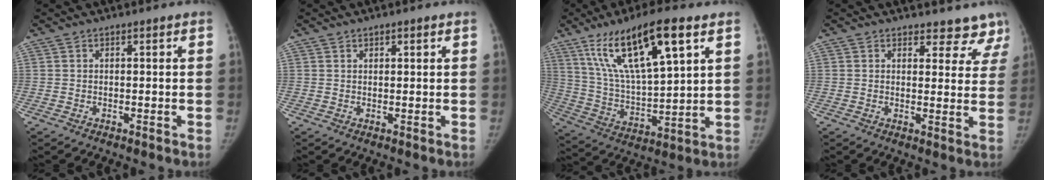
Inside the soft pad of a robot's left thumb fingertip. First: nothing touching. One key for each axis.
{"total": 1.2, "fx": 0.7, "fy": 0.5, "fz": 0.7, "tx": -0.004, "ty": -0.002, "tz": 0.010}
{"total": 19.8, "fx": 10.3, "fy": 5.4, "fz": 16.0, "tx": -0.270, "ty": -0.030, "tz": 0.194}
{"total": 7.5, "fx": 6.7, "fy": 3.2, "fz": 0.8, "tx": 0.039, "ty": -0.035, "tz": 0.055}